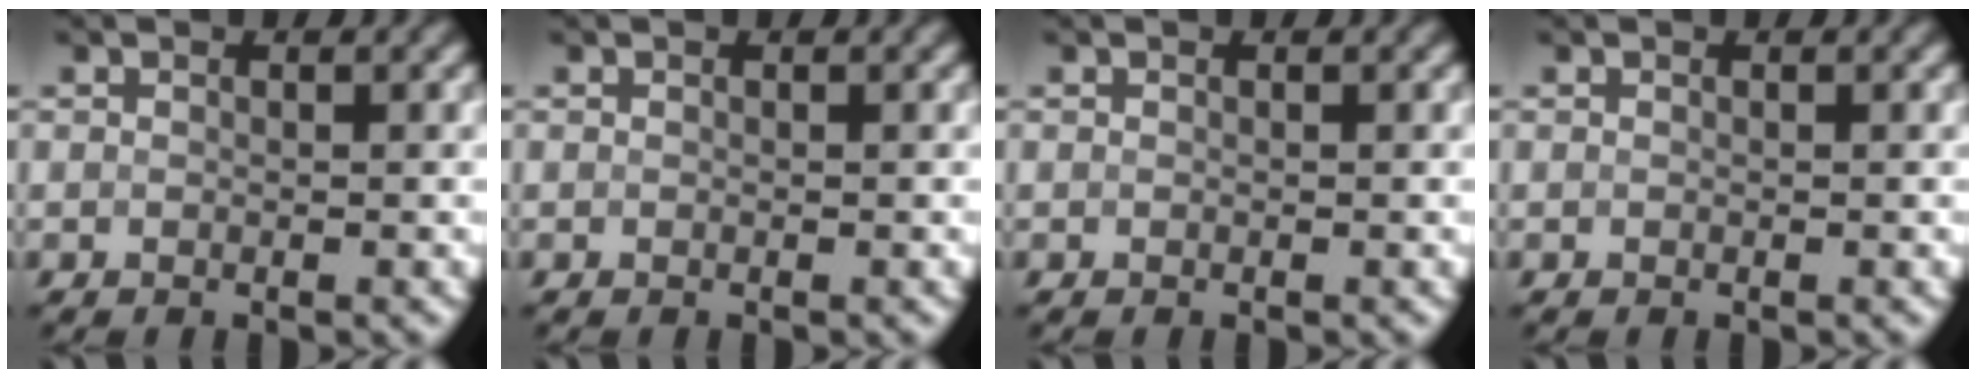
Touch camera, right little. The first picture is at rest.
{"total": 0.0}
{"total": 0.0}
{"total": 0.0}